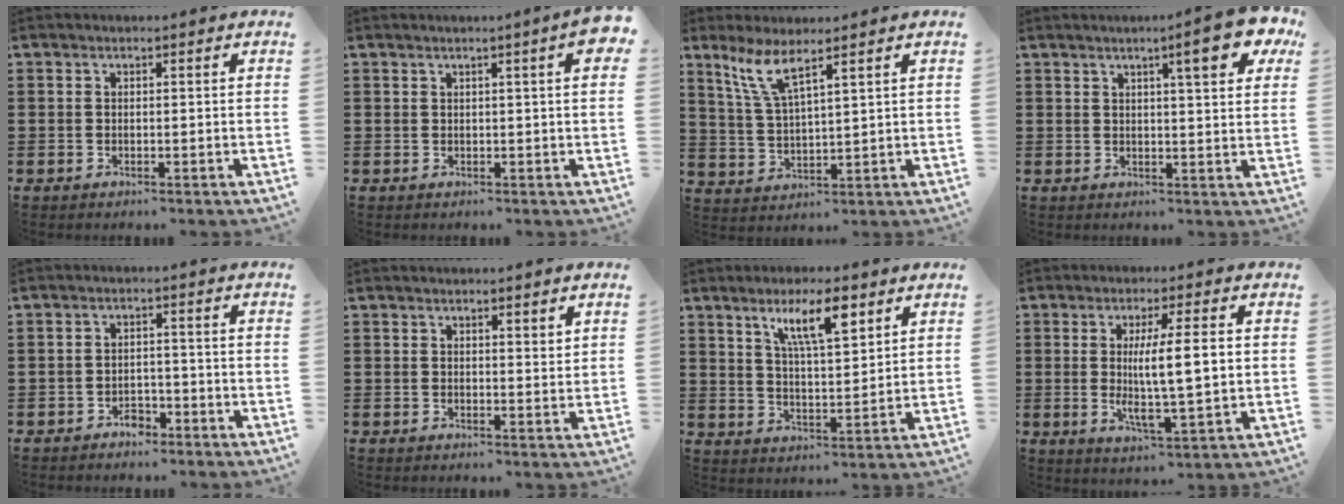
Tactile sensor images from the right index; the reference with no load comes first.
{"total": 3.0, "force": [1.3, 0.1, 2.7], "torque": [-0.045, -0.003, 0.021]}
{"total": 5.8, "force": [3.8, 0.8, 4.3], "torque": [-0.098, -0.003, 0.068]}
{"total": 7.9, "force": [4.6, 0.9, 6.4], "torque": [-0.102, -0.008, 0.070]}
{"total": 2.5, "force": [-2.1, 1.1, 0.8], "torque": [-0.020, 0.002, -0.042]}
{"total": 1.4, "force": [1.3, 0.3, 0.4], "torque": [-0.011, 0.002, 0.025]}
{"total": 8.9, "force": [4.9, 2.3, 7.0], "torque": [-0.124, -0.002, 0.079]}
{"total": 9.0, "force": [1.2, 1.8, 8.8], "torque": [-0.155, -0.003, 0.016]}